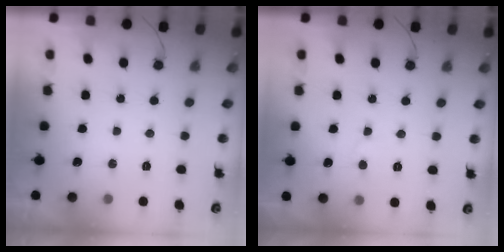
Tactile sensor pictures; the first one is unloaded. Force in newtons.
{"total": 3.9, "press": 3.9, "slide": 0.4}